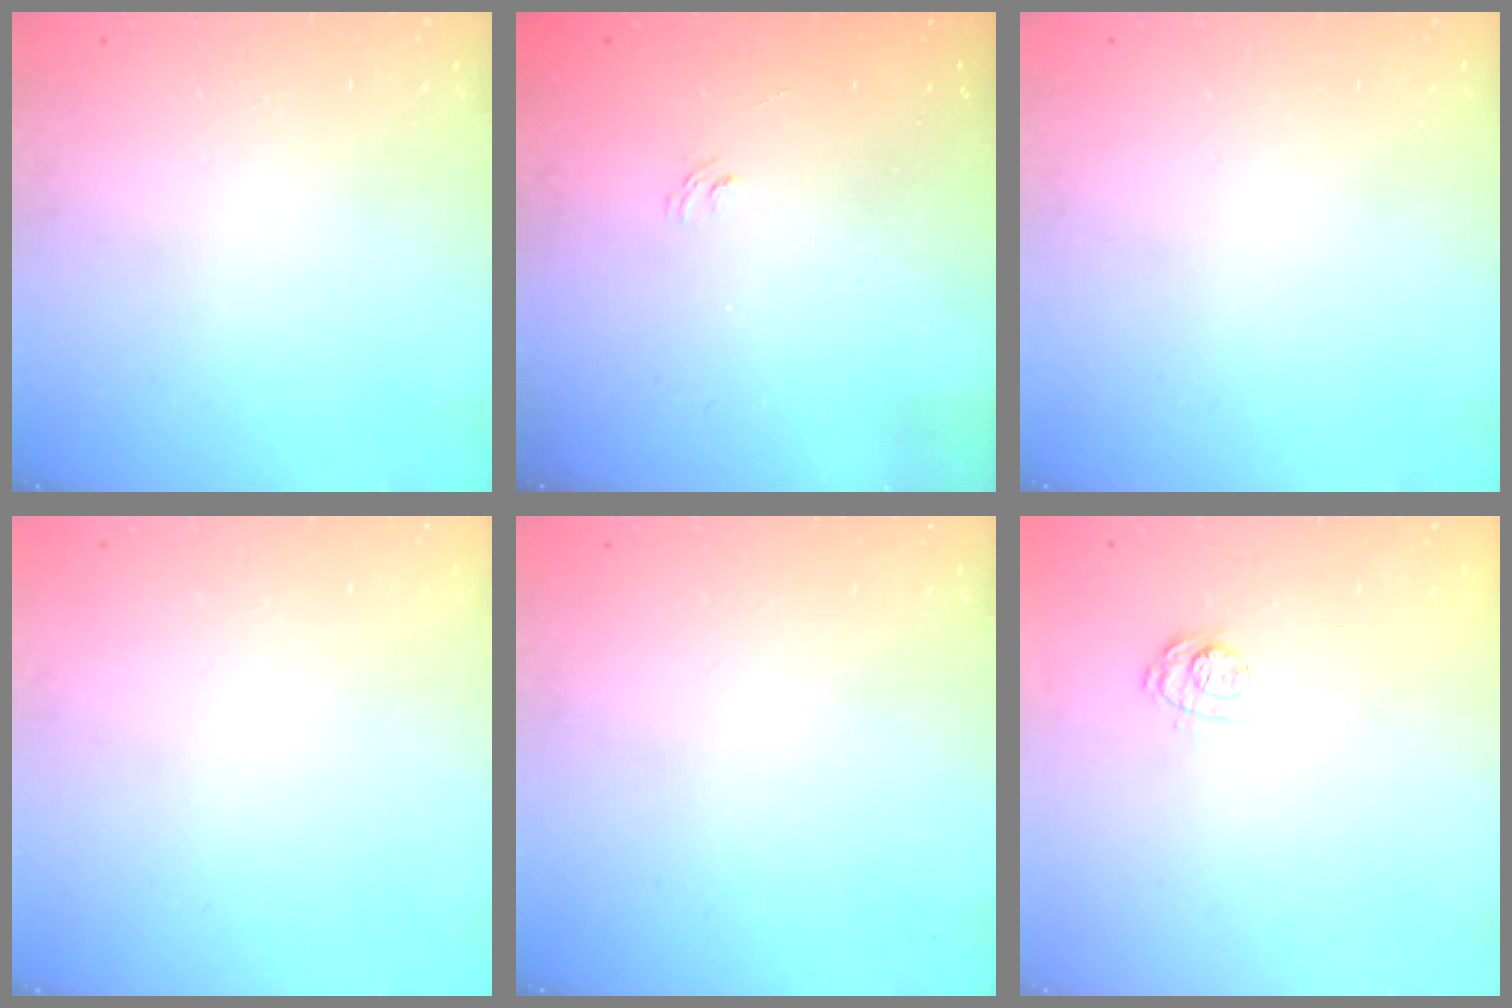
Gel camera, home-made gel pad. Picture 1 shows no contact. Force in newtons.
{"total": 1.4, "press": 0.7, "slide": 1.1}
{"total": 0.0}
{"total": 0.0}
{"total": 0.0}
{"total": 9.2, "press": 9.1, "slide": 1.4}